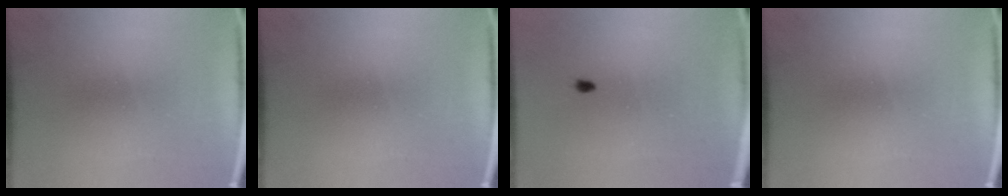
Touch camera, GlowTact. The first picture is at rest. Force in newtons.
{"total": 0.0}
{"total": 1.4}
{"total": 0.0}